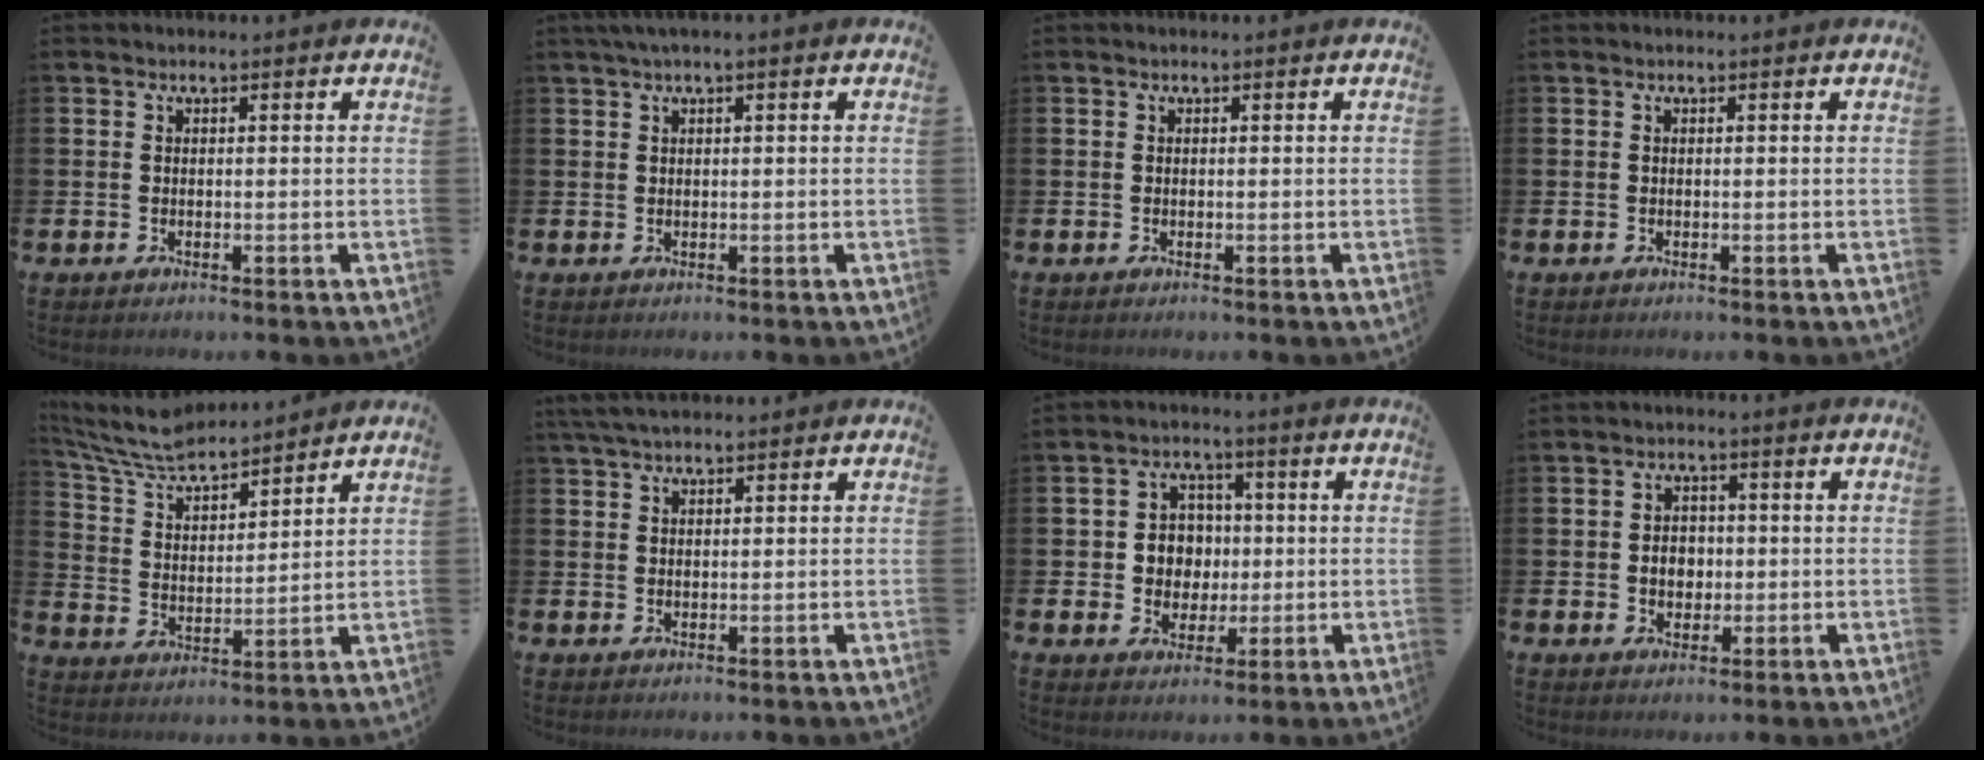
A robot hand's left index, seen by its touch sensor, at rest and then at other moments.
{"total": 1.3, "force": [0.8, 0.0, 1.1], "torque": [-0.029, 0.005, 0.015]}
{"total": 0.0}
{"total": 0.0}
{"total": 7.2, "force": [6.9, 1.1, 1.9], "torque": [-0.067, -0.048, 0.119]}
{"total": 3.5, "force": [2.9, 1.1, 1.6], "torque": [-0.031, -0.004, 0.053]}
{"total": 5.1, "force": [0.6, 4.8, 1.4], "torque": [-0.033, 0.013, 0.004]}
{"total": 3.2, "force": [-0.1, 2.7, 1.8], "torque": [-0.019, 0.002, -0.011]}